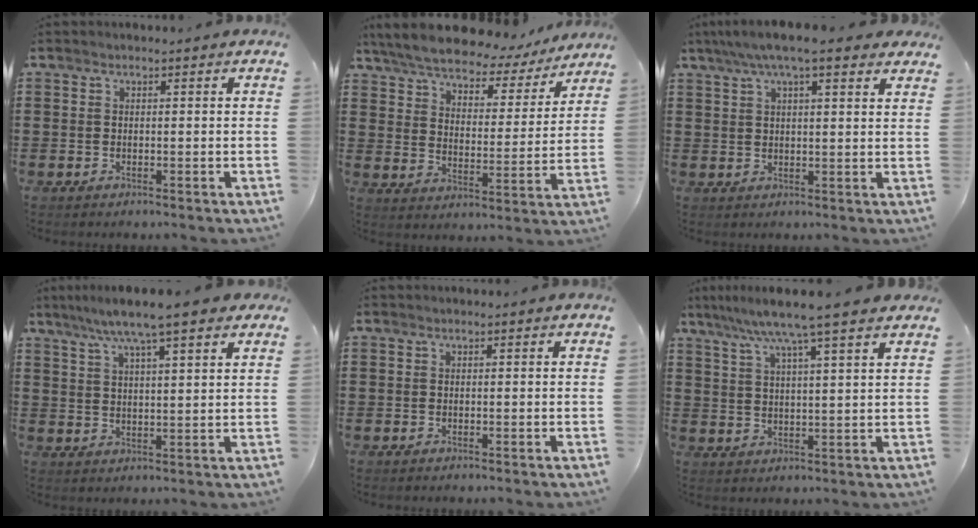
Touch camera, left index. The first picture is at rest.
{"total": 6.3, "force": [6.1, 1.1, 1.5], "torque": [-0.061, -0.040, 0.103]}
{"total": 6.5, "force": [4.9, 1.1, 4.0], "torque": [-0.091, -0.001, 0.087]}
{"total": 7.5, "force": [5.8, 0.5, 4.8], "torque": [-0.108, -0.011, 0.101]}
{"total": 0.0}
{"total": 7.9, "force": [6.3, -0.6, 4.7], "torque": [-0.110, -0.020, 0.108]}